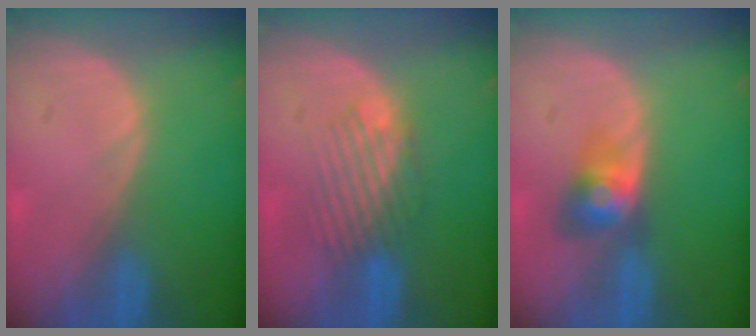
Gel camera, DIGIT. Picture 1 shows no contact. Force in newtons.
{"total": 4.8, "press": 4.4, "slide": 1.9}
{"total": 4.0, "press": 4.0, "slide": 0.2}